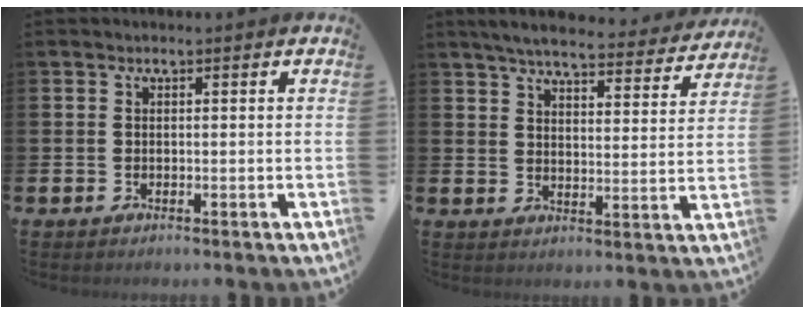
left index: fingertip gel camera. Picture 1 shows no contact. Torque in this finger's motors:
{"motor_torque": [0.99, -1.15, 0.11, 0.08]}